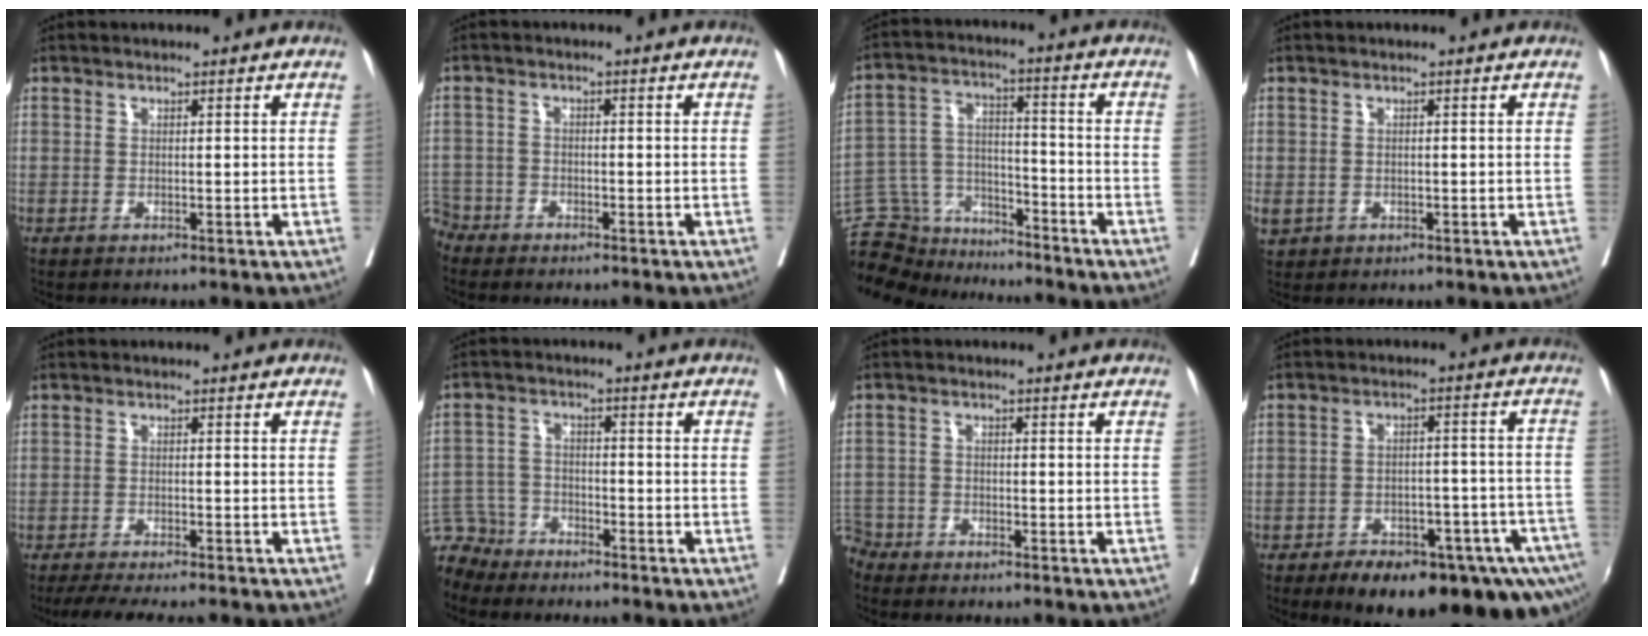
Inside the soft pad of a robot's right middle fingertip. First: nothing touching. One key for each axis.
{"total": 4.0, "fx": -3.5, "fy": 1.9, "fz": -0.4, "tx": 0.009, "ty": 0.000, "tz": -0.074}
{"total": 15.5, "fx": -14.3, "fy": 4.8, "fz": 3.7, "tx": -0.078, "ty": 0.045, "tz": -0.236}
{"total": 3.4, "fx": -1.0, "fy": 2.9, "fz": 1.4, "tx": -0.039, "ty": -0.001, "tz": -0.007}
{"total": 9.3, "fx": -8.1, "fy": 1.2, "fz": 4.4, "tx": -0.057, "ty": -0.013, "tz": -0.118}
{"total": 6.7, "fx": -5.9, "fy": 3.0, "fz": -0.8, "tx": 0.017, "ty": 0.008, "tz": -0.117}
{"total": 4.1, "fx": -3.7, "fy": 1.6, "fz": -0.7, "tx": 0.015, "ty": -0.003, "tz": -0.079}
{"total": 21.3, "fx": -14.2, "fy": 7.0, "fz": 14.2, "tx": -0.149, "ty": 0.014, "tz": -0.187}